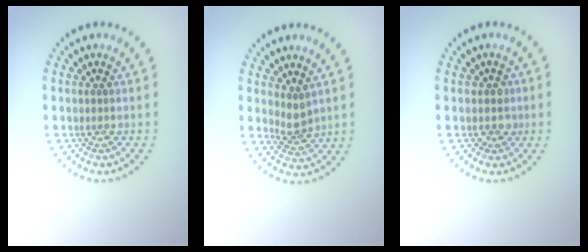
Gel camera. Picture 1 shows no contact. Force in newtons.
{"total": 2.1, "press": 1.6, "slide": 1.3}
{"total": 1.3, "press": 1.1, "slide": 0.8}